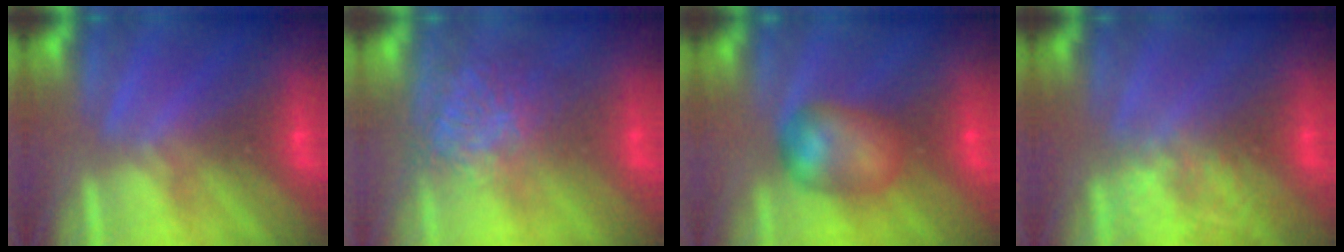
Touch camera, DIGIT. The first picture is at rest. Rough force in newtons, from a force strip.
{"total": 3.7}
{"total": 6.6}
{"total": 2.2}